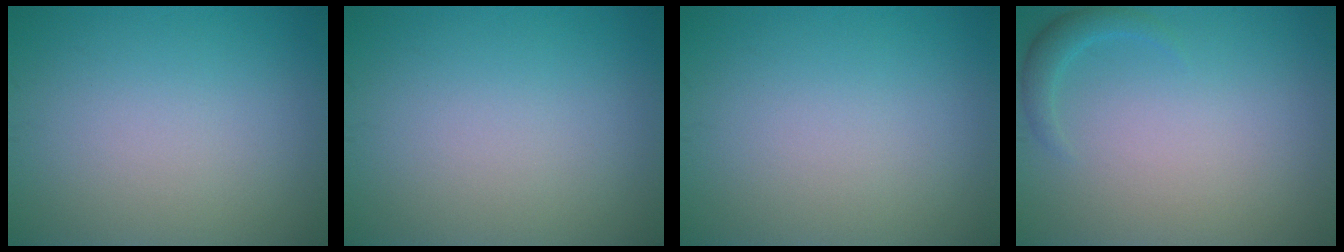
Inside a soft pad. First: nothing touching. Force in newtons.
{"total": 0.0}
{"total": 0.0}
{"total": 1.5, "press": 1.5, "slide": 0.0}